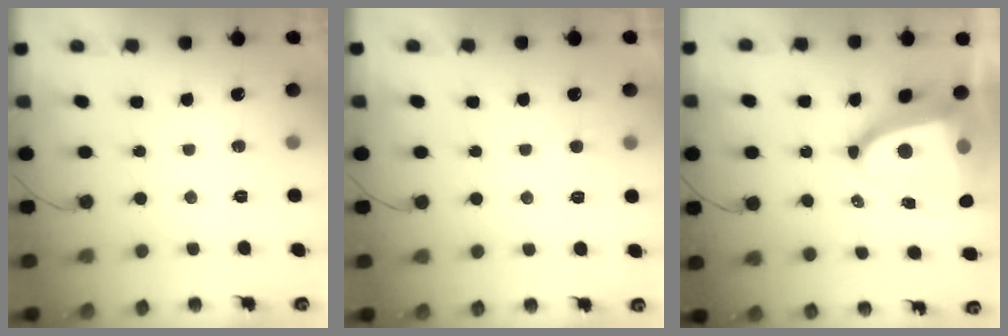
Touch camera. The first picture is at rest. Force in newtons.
{"total": 2.8, "press": 2.8, "slide": 0.3}
{"total": 13.8, "press": 13.7, "slide": 1.3}